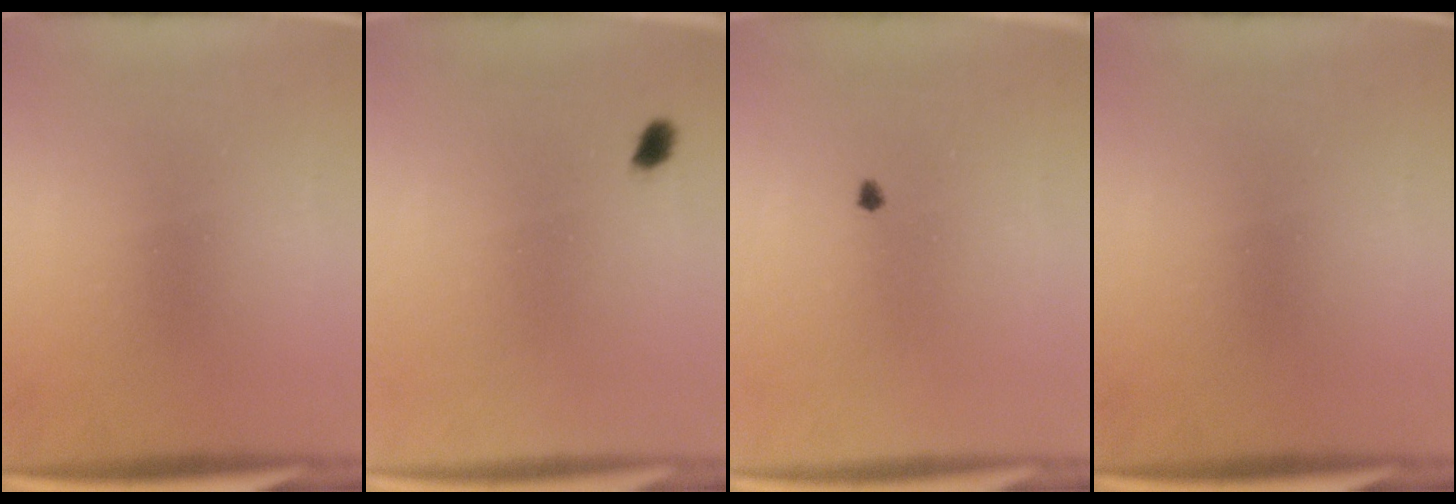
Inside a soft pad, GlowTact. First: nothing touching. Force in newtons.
{"total": 1.4}
{"total": 0.7}
{"total": 0.0}